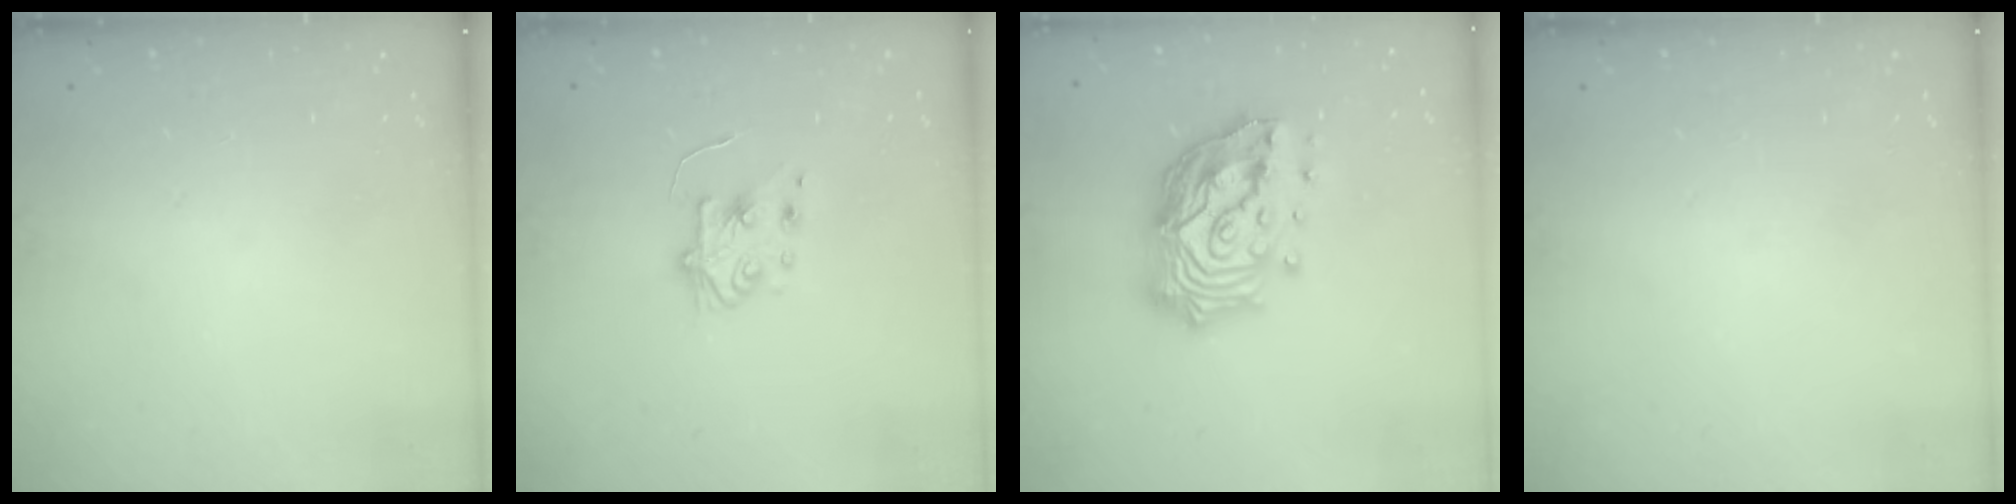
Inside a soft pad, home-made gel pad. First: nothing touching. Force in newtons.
{"total": 5.8, "press": 5.8, "slide": 0.6}
{"total": 22.7, "press": 22.6, "slide": 1.9}
{"total": 0.0}